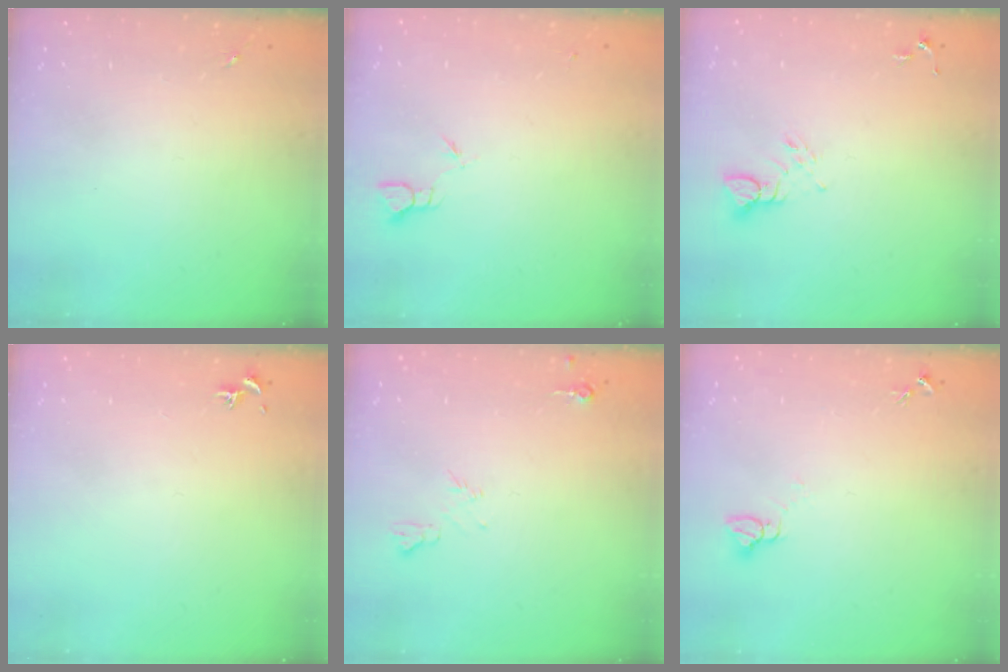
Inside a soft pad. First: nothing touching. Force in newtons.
{"total": 2.0, "press": 2.0, "slide": 0.1}
{"total": 3.9, "press": 3.9, "slide": 0.5}
{"total": 0.8, "press": 0.7, "slide": 0.3}
{"total": 6.4, "press": 6.3, "slide": 1.2}
{"total": 3.2, "press": 3.2, "slide": 0.1}